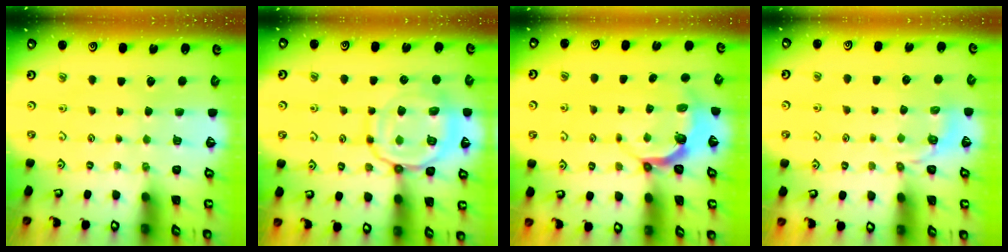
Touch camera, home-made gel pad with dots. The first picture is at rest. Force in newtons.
{"total": 15.4, "press": 15.3, "slide": 1.5}
{"total": 4.4, "press": 3.3, "slide": 2.9}
{"total": 3.2, "press": 2.7, "slide": 1.8}